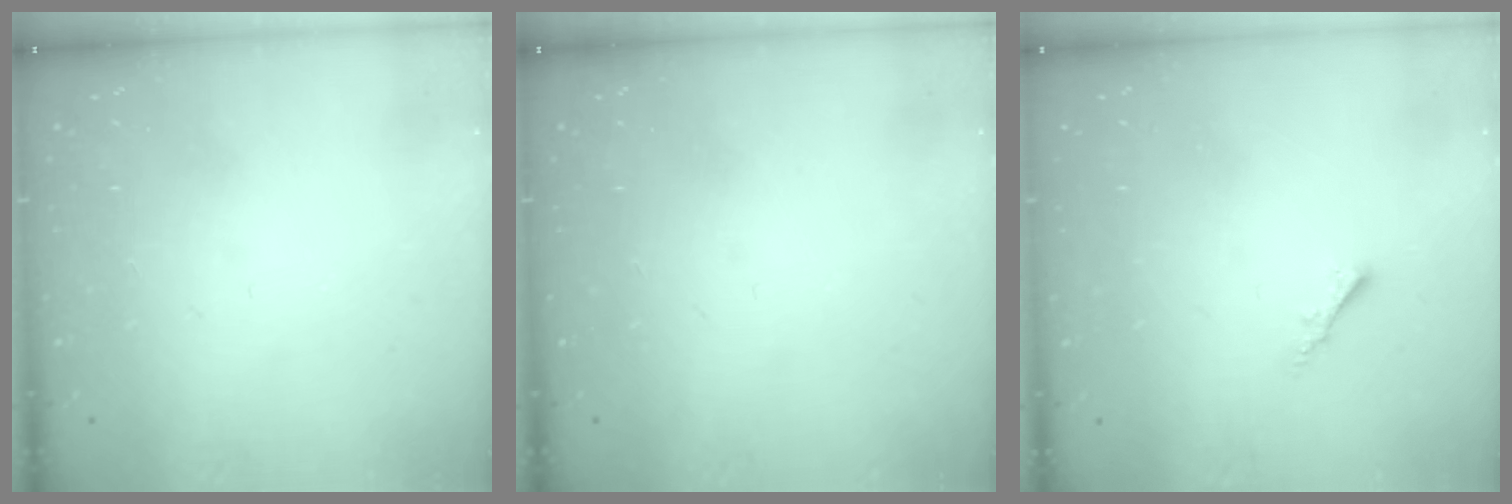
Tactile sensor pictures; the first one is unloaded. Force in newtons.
{"total": 0.0}
{"total": 1.8, "press": 1.7, "slide": 0.5}